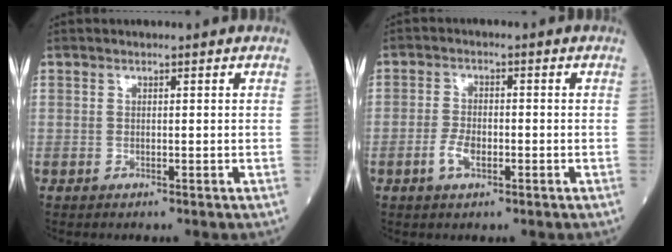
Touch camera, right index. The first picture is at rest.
{"total": 3.5, "force": [-1.4, 1.5, 2.8], "torque": [-0.058, 0.002, -0.027]}